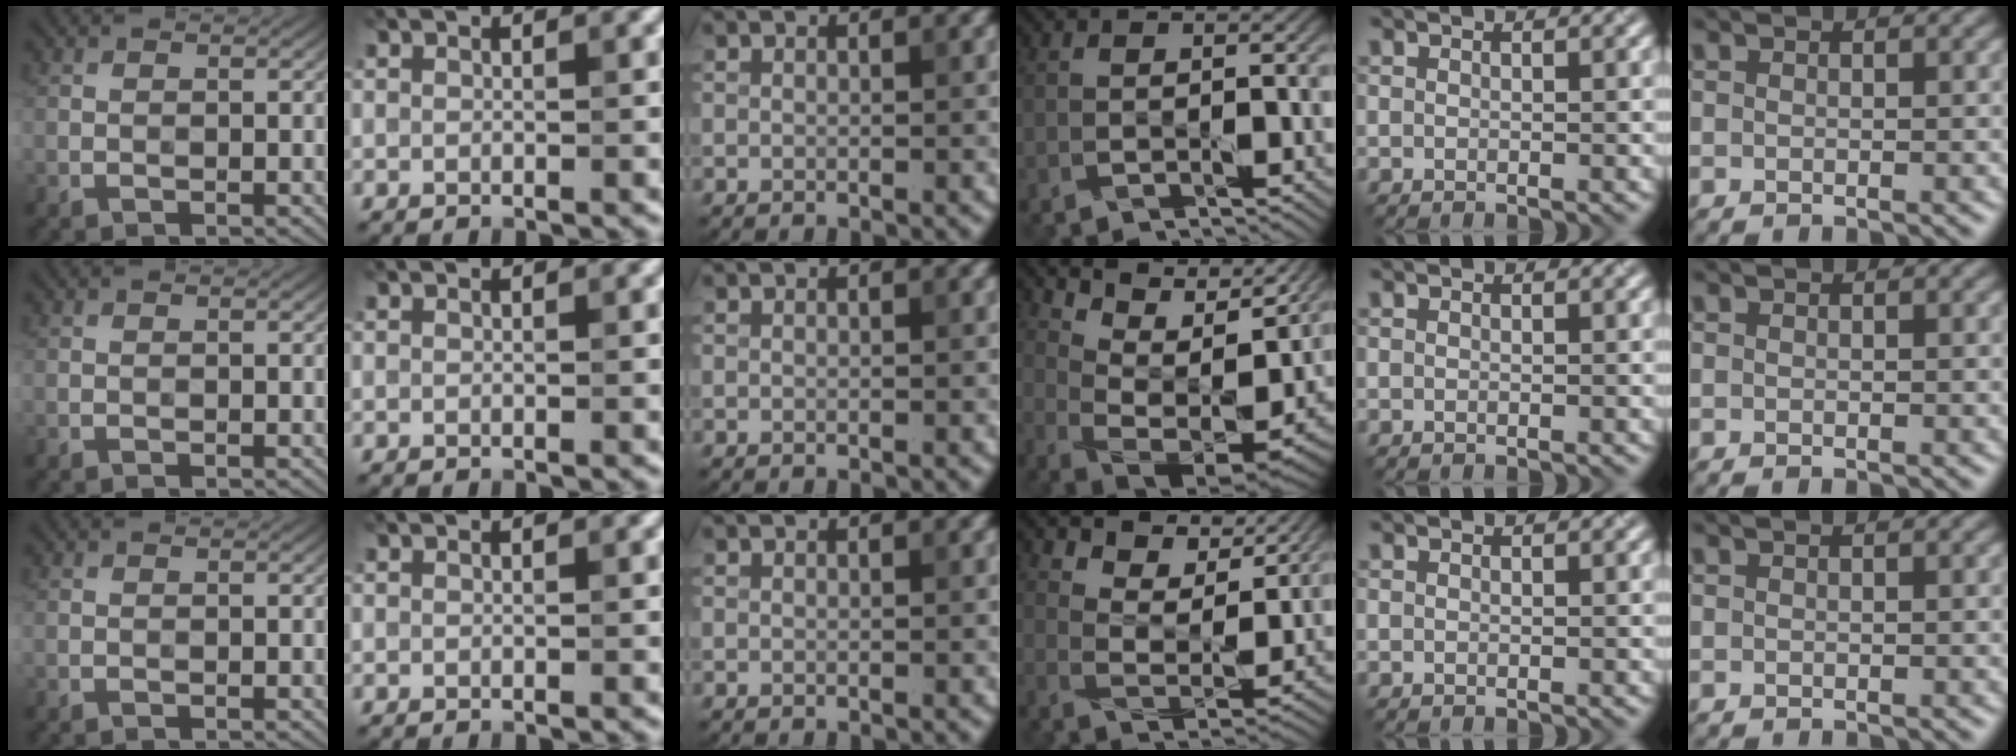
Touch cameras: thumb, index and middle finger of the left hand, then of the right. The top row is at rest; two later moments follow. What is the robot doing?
{"motion": "squeeze", "object": "sponge"}